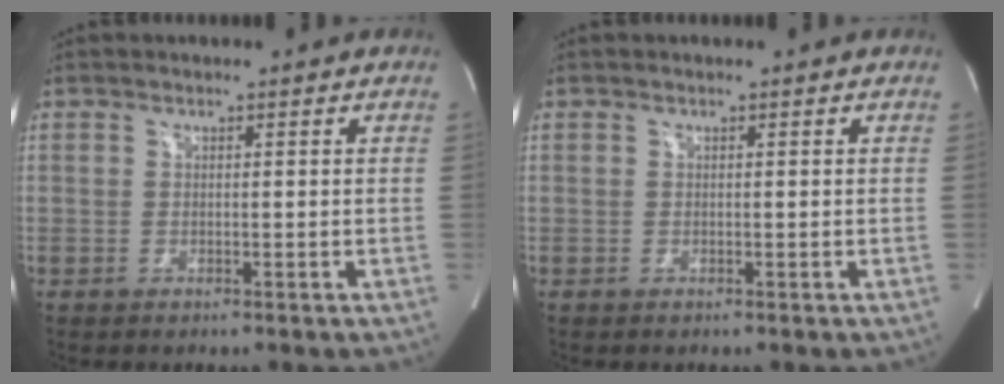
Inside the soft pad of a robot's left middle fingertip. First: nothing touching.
{"total": 0.0}